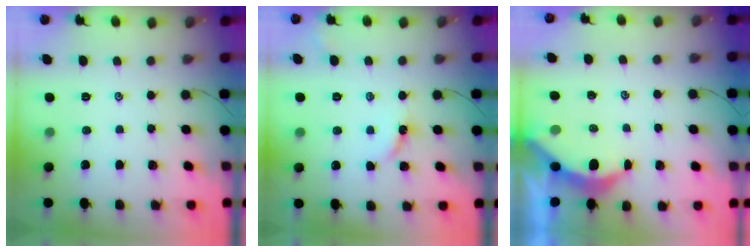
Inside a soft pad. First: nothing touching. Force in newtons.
{"total": 3.6, "press": 3.6, "slide": 0.3}
{"total": 4.0, "press": 3.9, "slide": 0.5}